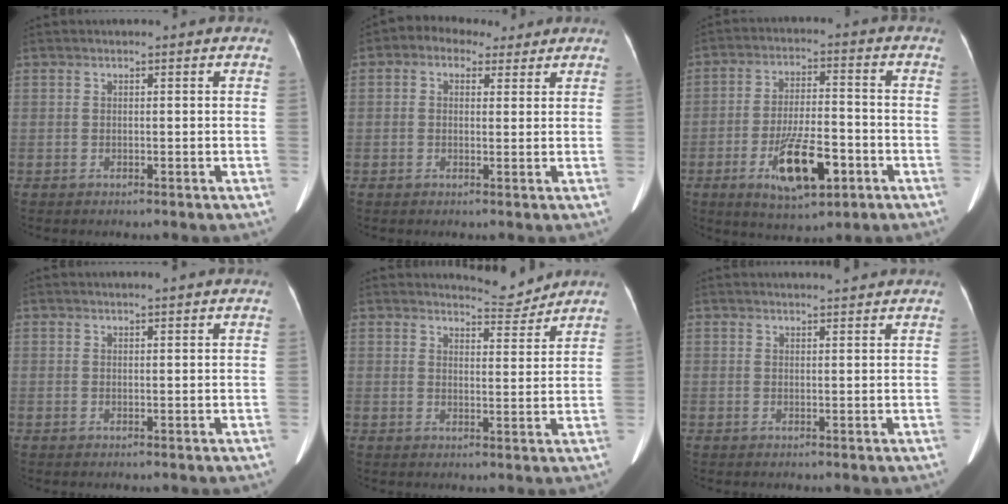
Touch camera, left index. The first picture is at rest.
{"total": 5.0, "force": [2.8, 3.5, 2.2], "torque": [-0.039, 0.034, 0.044]}
{"total": 11.5, "force": [-5.0, 3.5, 9.8], "torque": [-0.179, -0.008, -0.080]}
{"total": 0.8, "force": [0.6, -0.1, 0.4], "torque": [-0.007, 0.005, 0.012]}
{"total": 4.0, "force": [4.0, 0.0, -0.4], "torque": [-0.002, -0.018, 0.057]}
{"total": 2.2, "force": [2.2, -0.2, 0.5], "torque": [-0.007, 0.006, 0.032]}